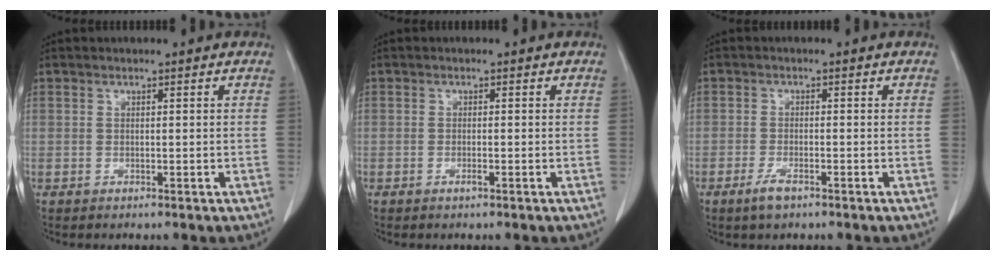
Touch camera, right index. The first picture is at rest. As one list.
[{"total": 0.8, "force": [-0.4, 0.1, 0.7], "torque": [-0.016, -0.001, -0.007]}, {"total": 2.8, "force": [-1.8, 0.7, 2.0], "torque": [-0.044, -0.003, -0.034]}]